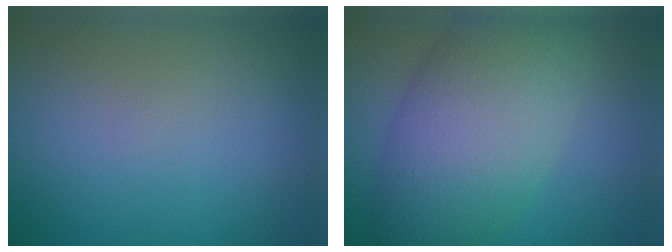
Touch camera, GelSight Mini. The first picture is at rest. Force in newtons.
{"total": 9.6, "press": 9.6, "slide": 0.5}